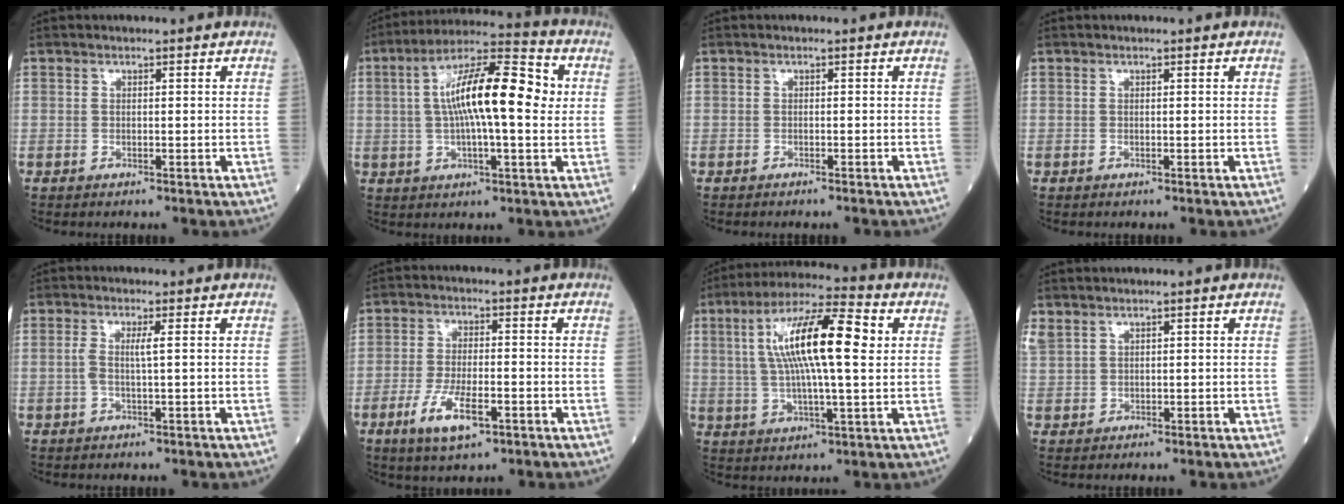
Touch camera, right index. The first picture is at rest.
{"total": 15.1, "force": [1.9, 3.1, 14.6], "torque": [-0.255, 0.033, 0.024]}
{"total": 1.3, "force": [-1.2, 0.0, 0.5], "torque": [-0.007, -0.001, -0.014]}
{"total": 0.0}
{"total": 2.4, "force": [0.2, -0.1, 2.4], "torque": [-0.054, 0.003, 0.001]}
{"total": 7.2, "force": [-3.3, 2.1, 6.1], "torque": [-0.123, -0.010, -0.056]}
{"total": 15.2, "force": [3.4, 2.3, 14.7], "torque": [-0.271, 0.026, 0.055]}
{"total": 2.1, "force": [1.6, 1.2, 0.8], "torque": [-0.032, 0.021, 0.042]}